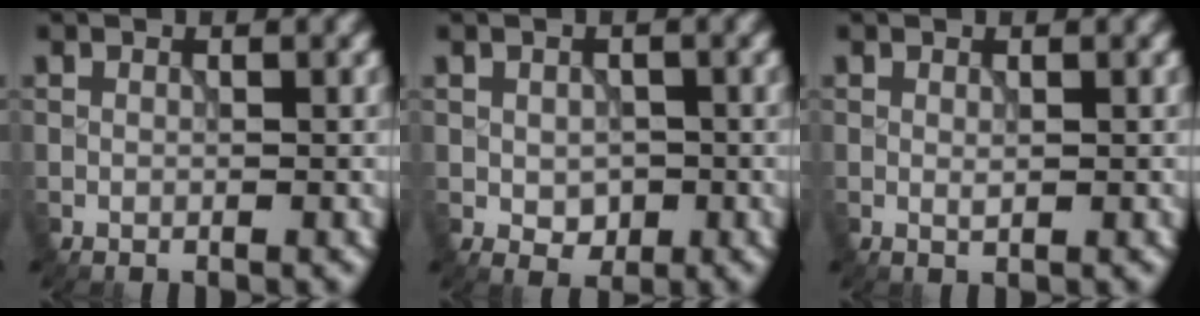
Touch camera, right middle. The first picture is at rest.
{"total": 2.3, "force": [-0.6, 1.6, 1.6], "torque": [-0.023, -0.006, -0.006]}
{"total": 0.6, "force": [0.1, 0.2, 0.6], "torque": [-0.011, -0.002, 0.002]}